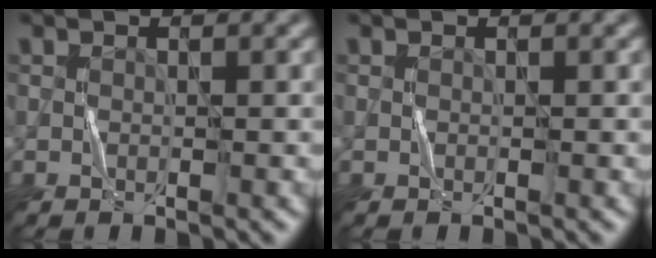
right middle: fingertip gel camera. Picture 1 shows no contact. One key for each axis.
{"total": 0.0}